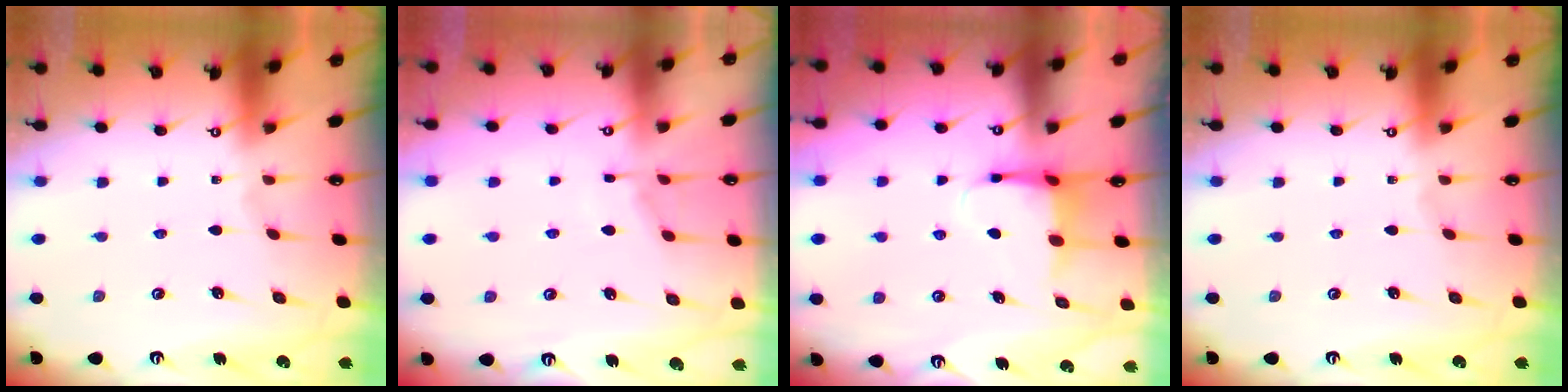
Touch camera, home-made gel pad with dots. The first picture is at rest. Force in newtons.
{"total": 5.2, "press": 5.1, "slide": 0.7}
{"total": 4.4, "press": 4.4, "slide": 0.2}
{"total": 0.0}